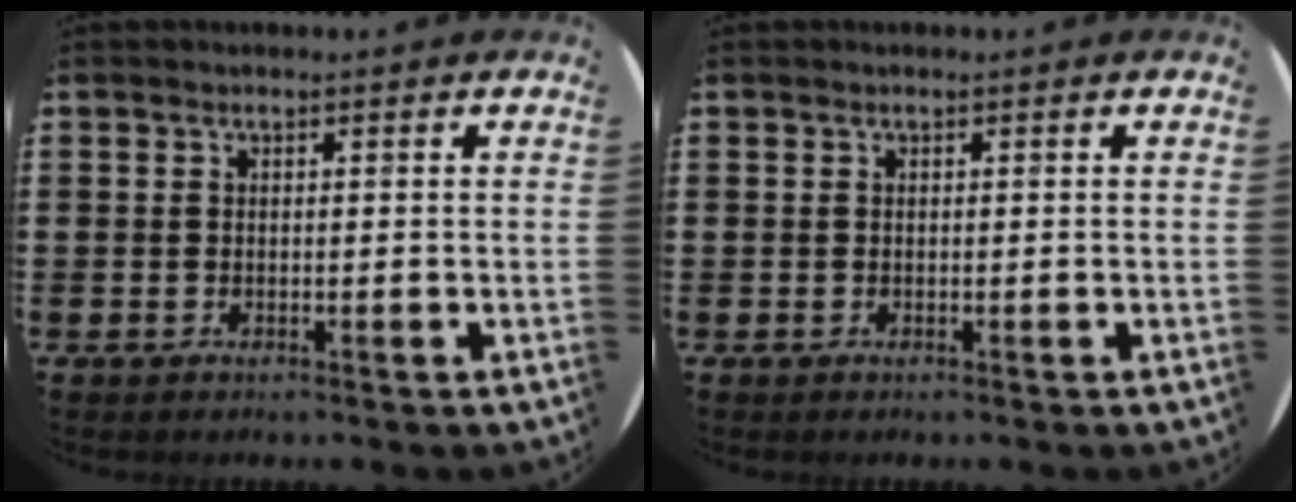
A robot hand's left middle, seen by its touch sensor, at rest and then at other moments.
{"total": 0.0}